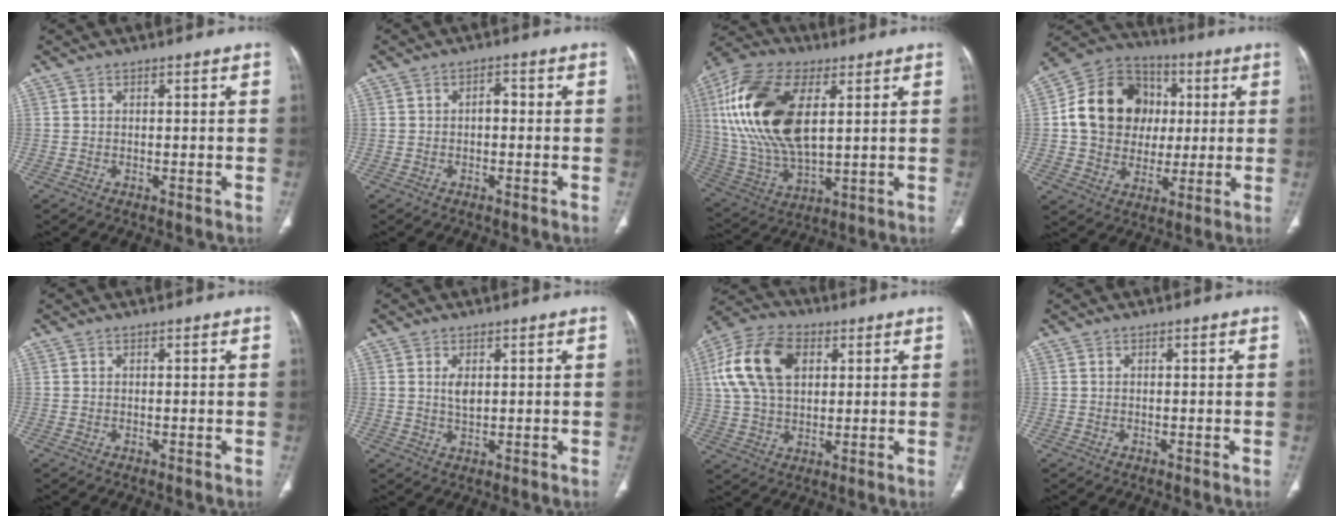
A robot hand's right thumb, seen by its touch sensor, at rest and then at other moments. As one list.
[{"total": 2.1, "force": [-0.2, 1.3, 1.6], "torque": [-0.018, 0.009, -0.009]}, {"total": 23.0, "force": [5.6, 11.7, 19.0], "torque": [-0.393, -0.011, 0.104]}, {"total": 17.8, "force": [2.0, 15.1, 9.1], "torque": [-0.133, 0.021, 0.038]}, {"total": 0.0}, {"total": 2.7, "force": [0.7, 1.3, 2.2], "torque": [-0.040, -0.005, 0.017]}, {"total": 15.4, "force": [4.2, 9.9, 11.1], "torque": [-0.209, 0.012, 0.075]}, {"total": 0.0}]